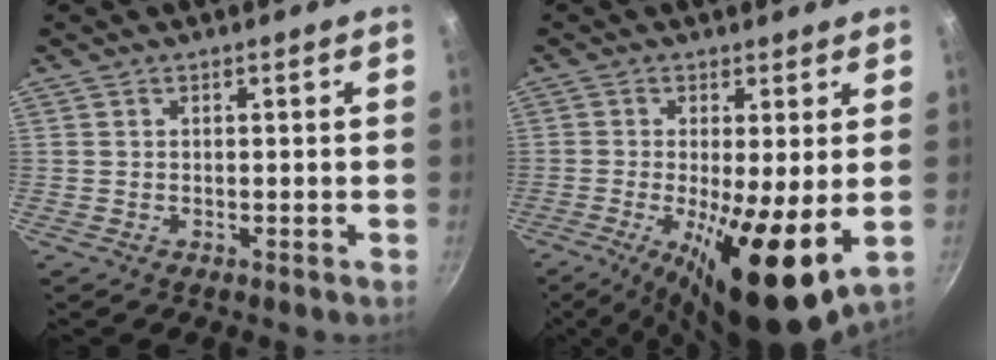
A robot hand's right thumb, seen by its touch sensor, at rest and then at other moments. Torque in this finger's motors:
{"motor_torque": [-0.37, 1.58, 2.19, -0.58, 0.50]}